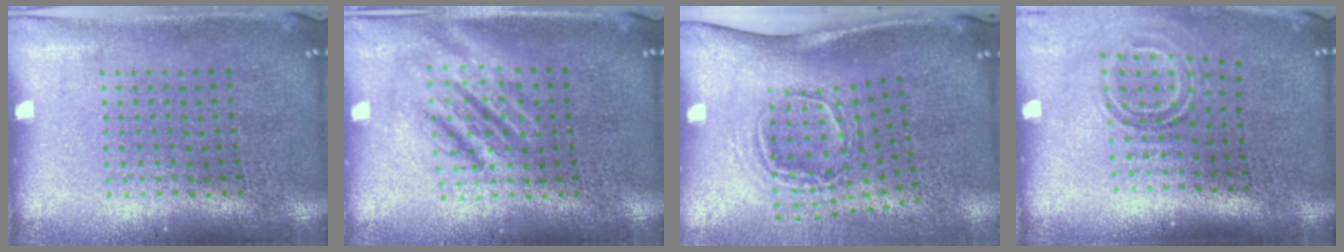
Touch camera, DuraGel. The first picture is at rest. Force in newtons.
{"total": 2.7, "press": 2.7, "slide": 0.3}
{"total": 2.1, "press": 1.3, "slide": 1.6}
{"total": 1.7, "press": 1.1, "slide": 1.2}